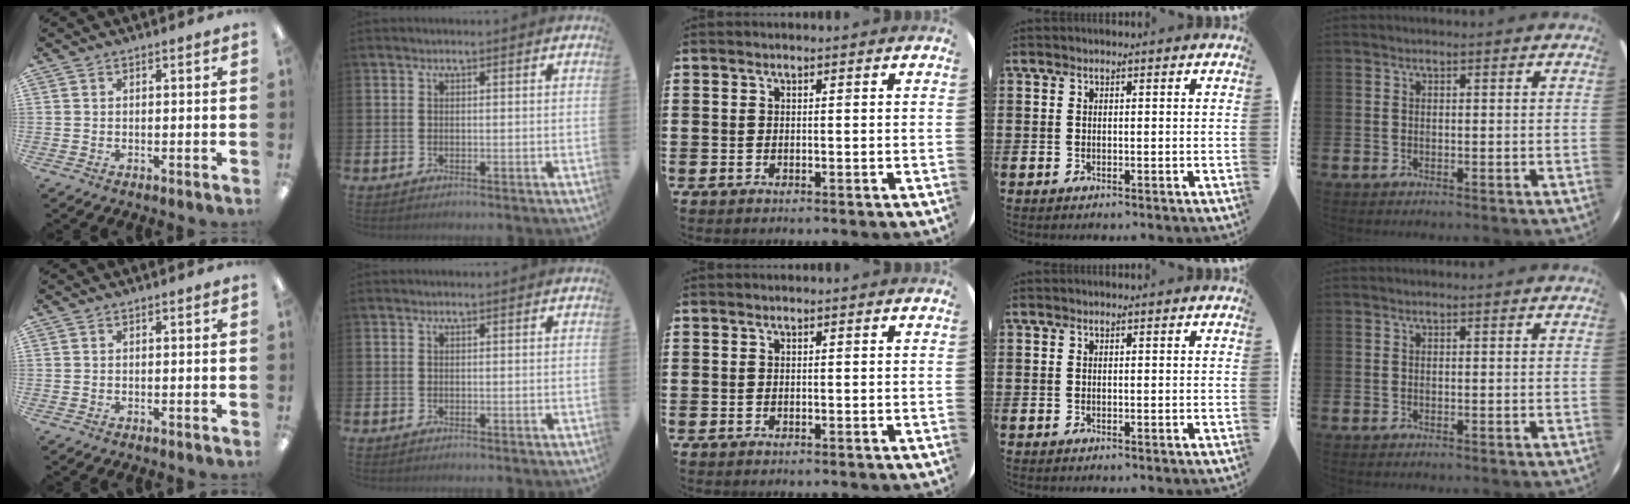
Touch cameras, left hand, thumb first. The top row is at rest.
{}